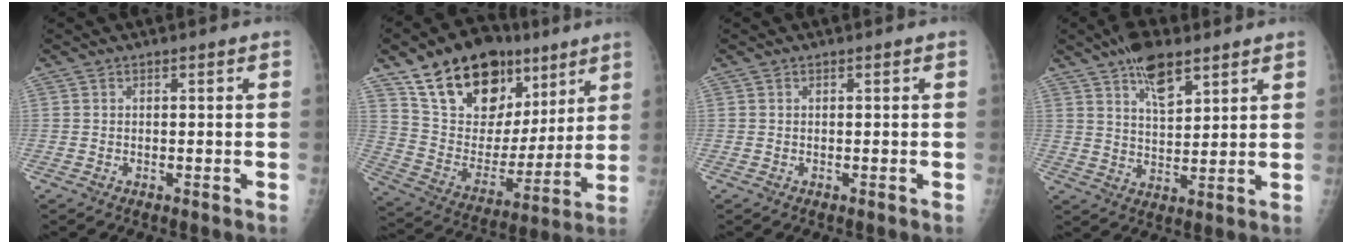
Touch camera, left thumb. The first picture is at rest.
{"total": 23.5, "force": [14.1, 14.4, 12.2], "torque": [-0.159, -0.035, 0.247]}
{"total": 0.0}
{"total": 9.2, "force": [5.9, 3.8, 6.0], "torque": [-0.084, -0.028, 0.102]}